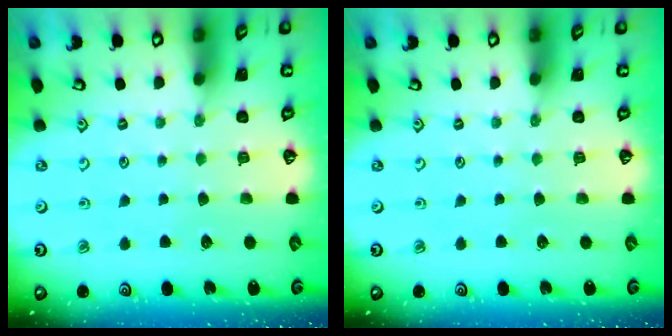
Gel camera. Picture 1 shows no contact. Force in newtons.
{"total": 0.0}